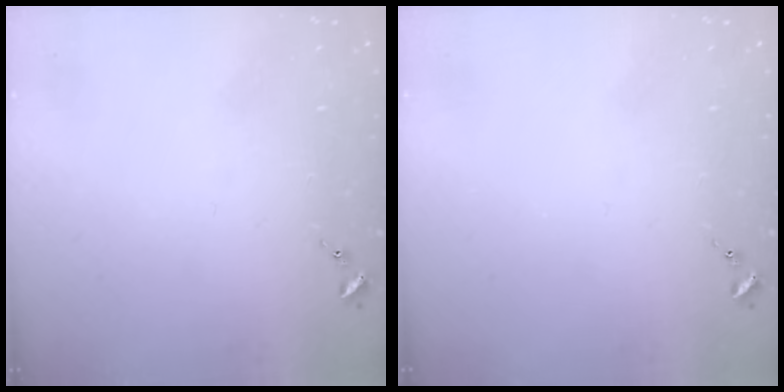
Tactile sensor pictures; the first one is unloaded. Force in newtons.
{"total": 0.0}